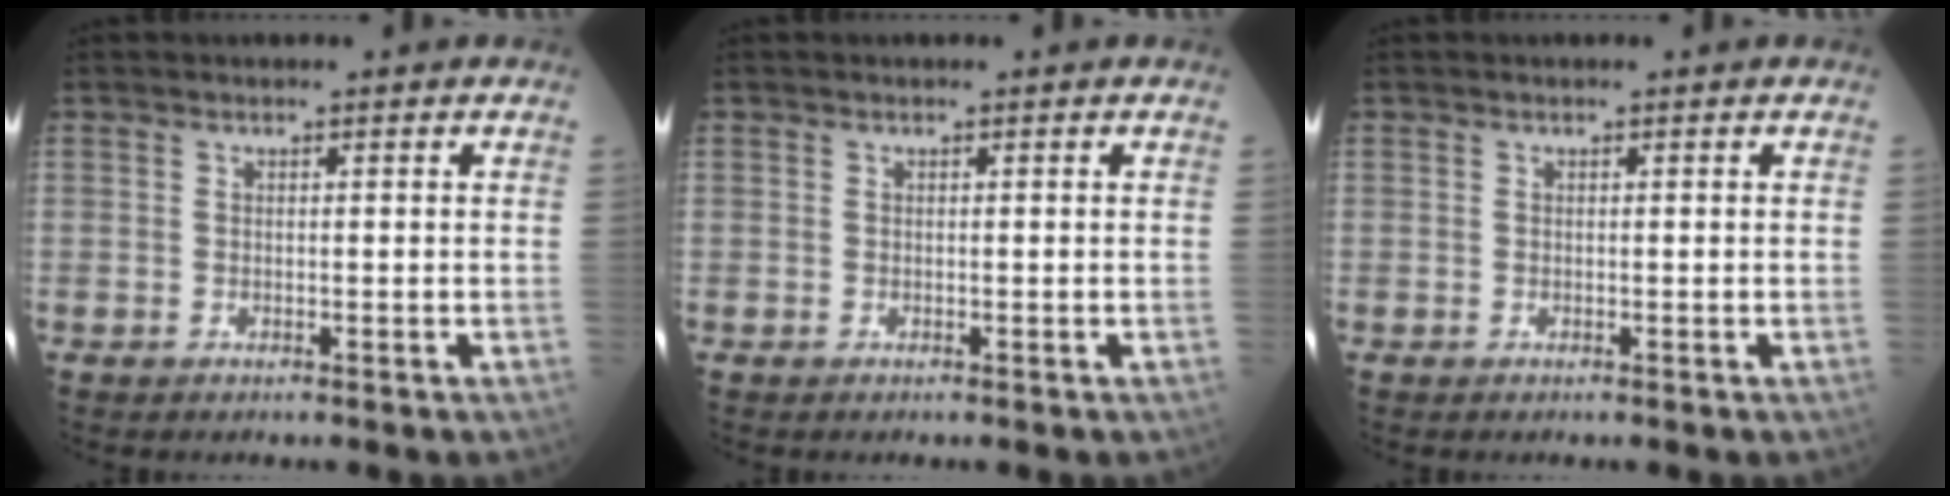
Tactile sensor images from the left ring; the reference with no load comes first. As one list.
[{"total": 0.0}, {"total": 0.0}]